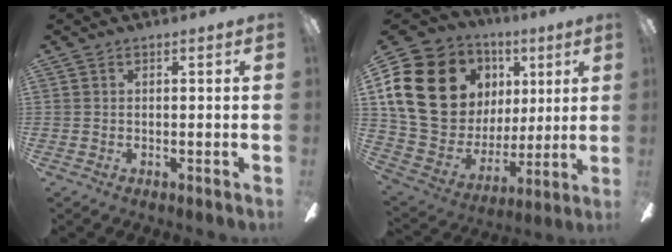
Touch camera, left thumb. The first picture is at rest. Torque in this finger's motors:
{"motor_torque": [1.44, 2.91, 1.26, -1.26, 0.26]}